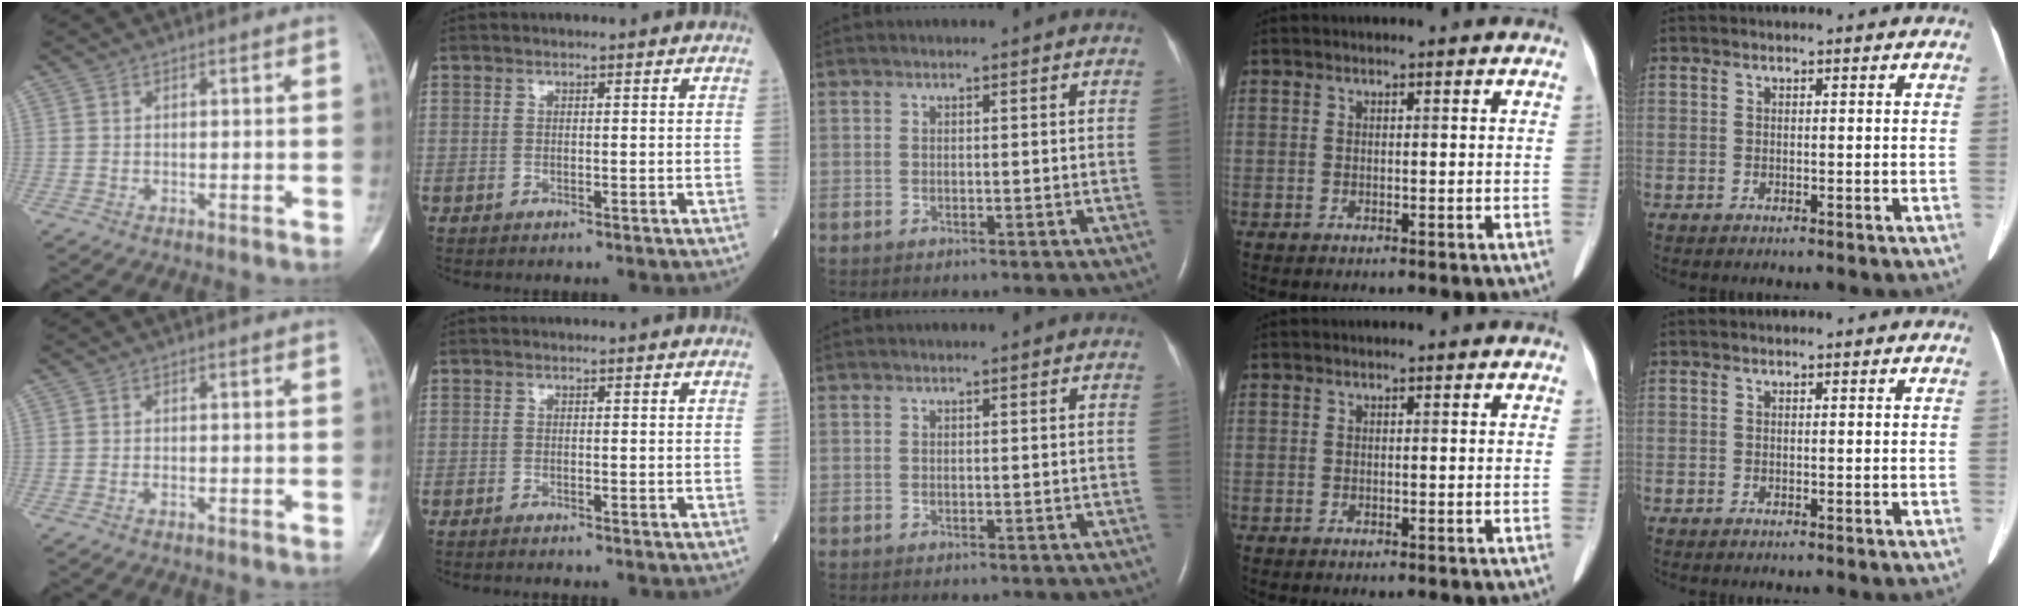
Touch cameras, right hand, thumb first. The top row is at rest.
{"thumb": {"total": 0.6, "force": [-0.4, 0.2, 0.4], "torque": [-0.007, 0.004, -0.009]}, "index": {"total": 0.7, "force": [-0.7, -0.1, 0.1], "torque": [-0.008, -0.002, -0.014]}}